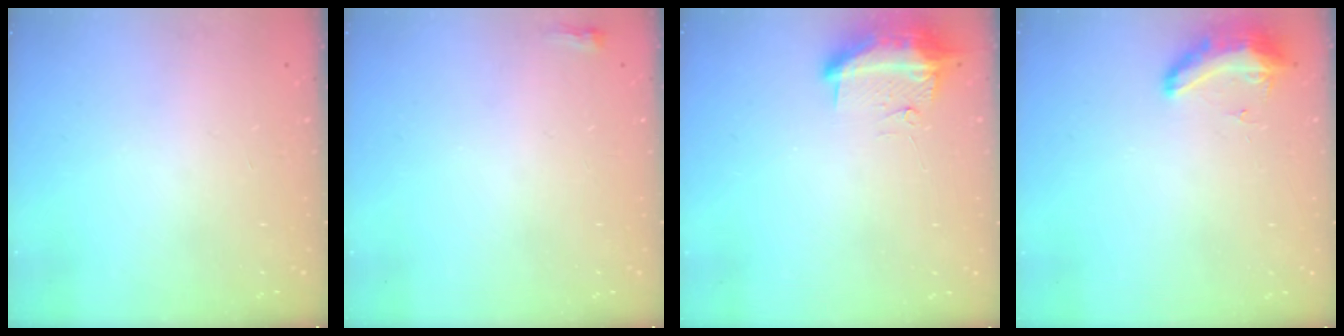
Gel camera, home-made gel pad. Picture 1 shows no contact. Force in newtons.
{"total": 2.2, "press": 2.2, "slide": 0.6}
{"total": 10.0, "press": 9.9, "slide": 1.7}
{"total": 11.0, "press": 9.7, "slide": 5.3}